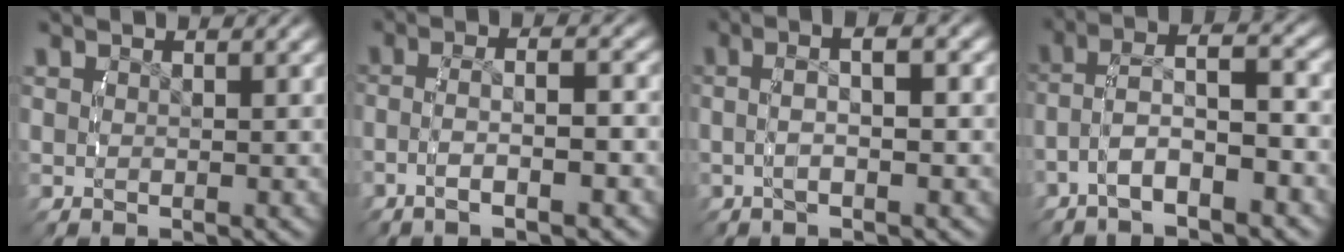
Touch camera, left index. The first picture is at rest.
{"total": 3.9, "force": [-1.7, 0.9, 3.4], "torque": [-0.071, -0.001, -0.026]}
{"total": 3.4, "force": [0.1, 0.5, 3.4], "torque": [-0.061, 0.016, -0.002]}
{"total": 3.9, "force": [-1.0, 1.8, 3.3], "torque": [-0.074, -0.005, -0.011]}